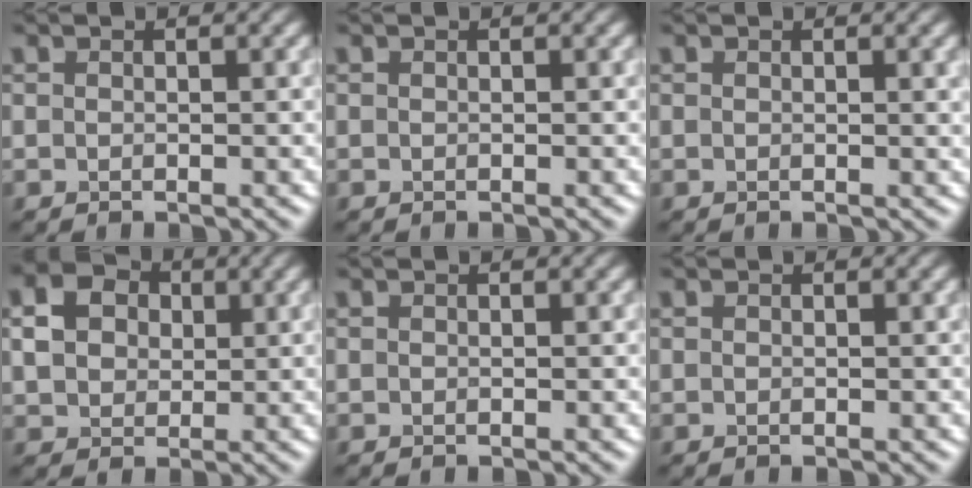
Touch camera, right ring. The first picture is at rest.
{"total": 0.0}
{"total": 1.3, "force": [0.4, 0.3, 1.2], "torque": [-0.012, 0.002, 0.004]}
{"total": 4.5, "force": [1.2, 3.6, 2.4], "torque": [-0.058, 0.009, 0.017]}
{"total": 0.0}
{"total": 0.0}